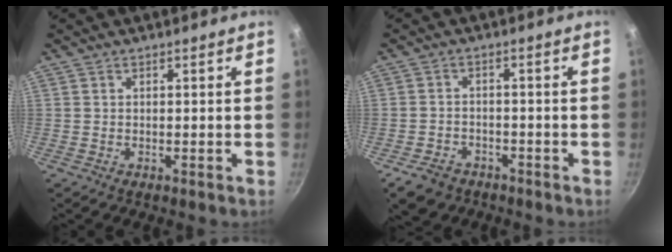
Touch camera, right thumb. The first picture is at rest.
{"total": 5.8, "force": [-3.7, 4.0, 2.2], "torque": [-0.036, 0.033, -0.053]}